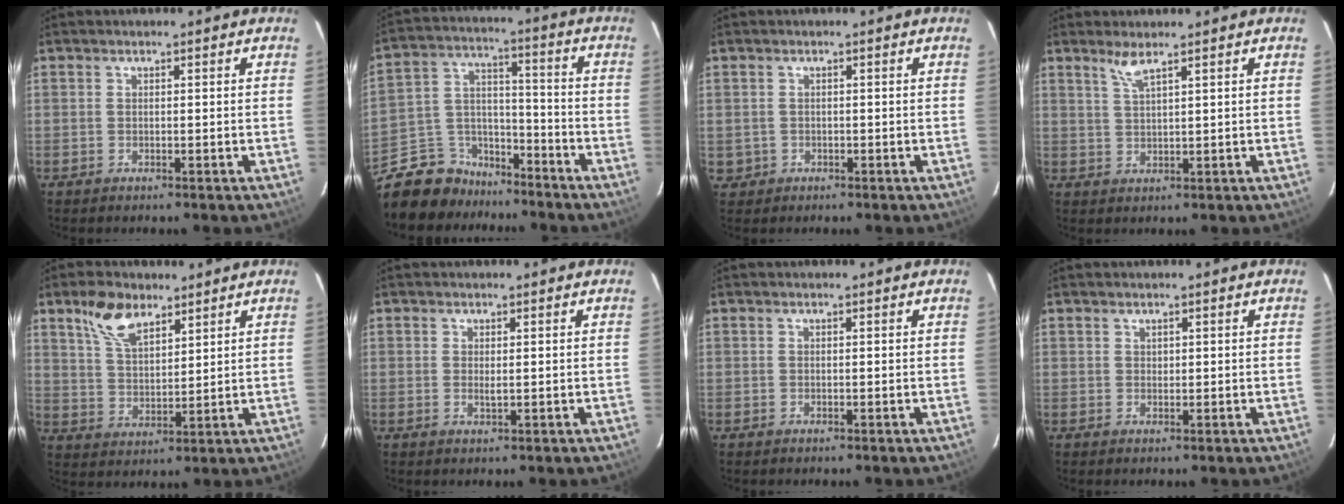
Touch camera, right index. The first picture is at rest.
{"total": 13.0, "force": [-10.4, 7.3, 2.5], "torque": [-0.065, 0.054, -0.173]}
{"total": 2.3, "force": [-0.4, 2.2, 0.2], "torque": [-0.005, 0.003, 0.000]}
{"total": 2.8, "force": [2.2, -0.1, 1.8], "torque": [-0.040, -0.002, 0.044]}
{"total": 8.7, "force": [5.7, 4.2, 5.0], "torque": [-0.093, 0.013, 0.113]}
{"total": 1.1, "force": [0.2, 0.4, 1.0], "torque": [-0.017, 0.000, 0.003]}
{"total": 0.0}
{"total": 0.6, "force": [0.5, 0.4, 0.0], "torque": [0.001, 0.002, 0.010]}